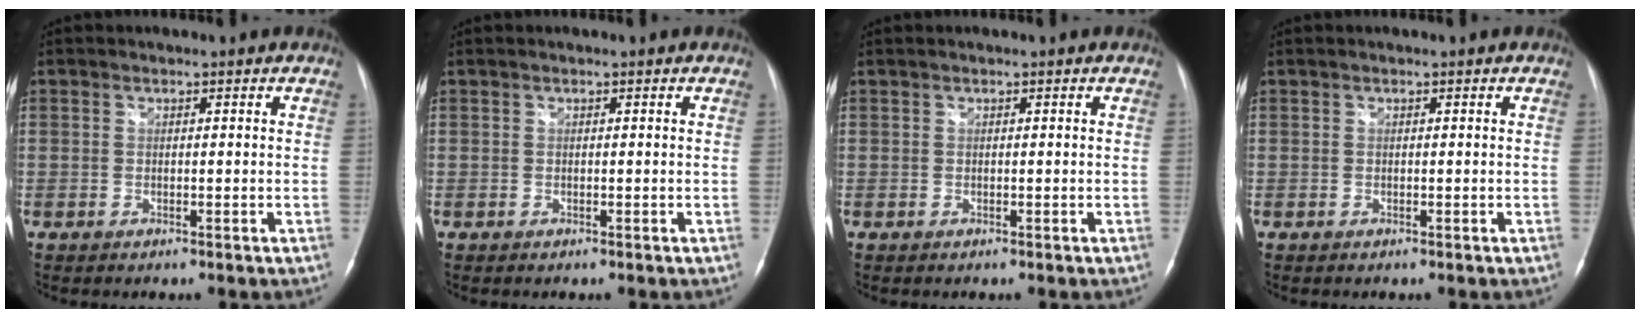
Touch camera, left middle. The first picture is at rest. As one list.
[{"total": 0.0}, {"total": 0.0}, {"total": 0.0}]